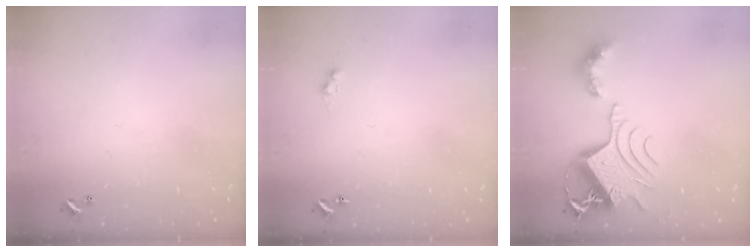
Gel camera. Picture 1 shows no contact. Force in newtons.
{"total": 1.0, "press": 0.9, "slide": 0.4}
{"total": 10.9, "press": 10.9, "slide": 1.2}